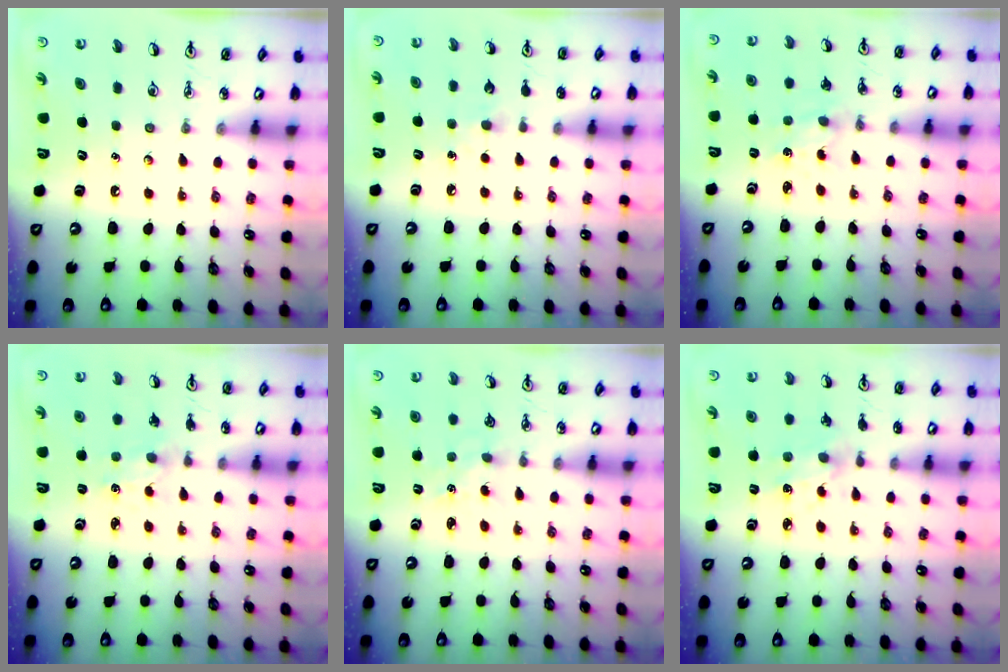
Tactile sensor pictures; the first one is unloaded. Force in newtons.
{"total": 6.0, "press": 5.9, "slide": 0.7}
{"total": 1.9, "press": 1.9, "slide": 0.3}
{"total": 0.7, "press": 0.7, "slide": 0.2}
{"total": 2.6, "press": 2.6, "slide": 0.4}
{"total": 3.9, "press": 3.8, "slide": 0.3}